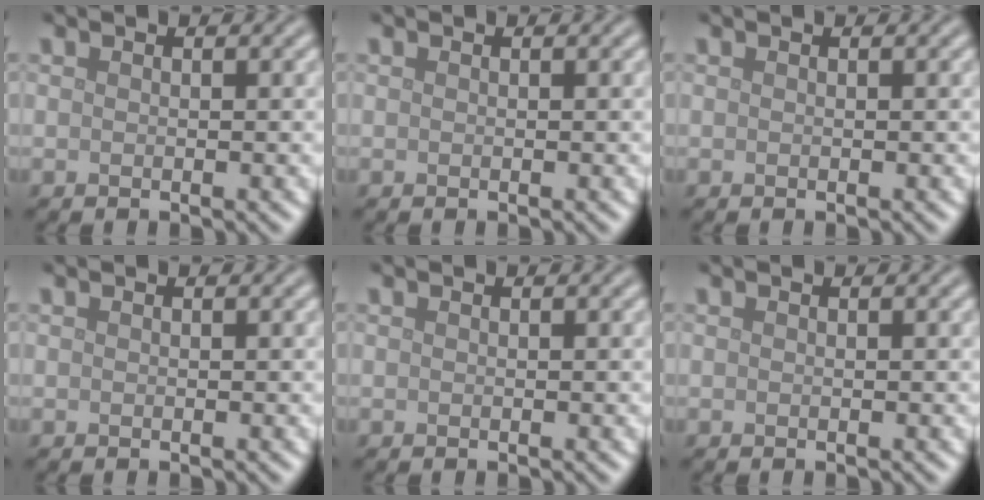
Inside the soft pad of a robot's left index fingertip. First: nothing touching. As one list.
[{"total": 0.0}, {"total": 0.0}, {"total": 0.0}, {"total": 0.0}, {"total": 0.0}]